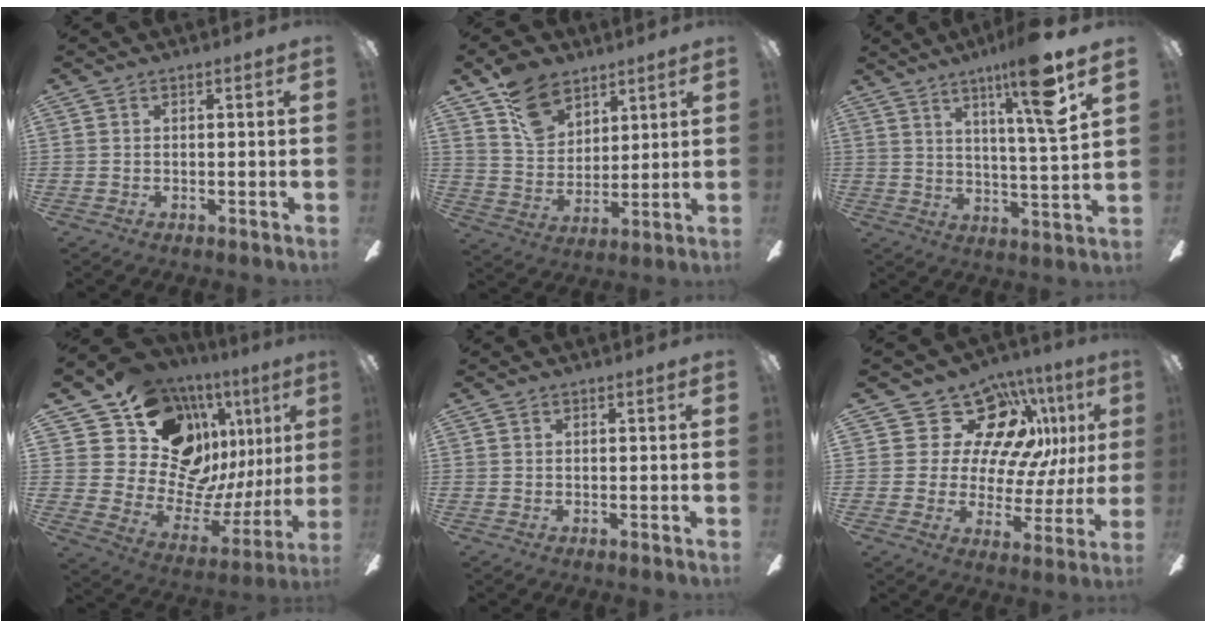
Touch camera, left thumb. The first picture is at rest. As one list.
[{"total": 12.8, "force": [8.4, 8.1, 5.1], "torque": [-0.092, -0.036, 0.163]}, {"total": 14.6, "force": [8.5, 1.2, 11.8], "torque": [-0.194, -0.037, 0.123]}, {"total": 16.9, "force": [10.7, 11.6, 6.1], "torque": [-0.104, -0.102, 0.222]}, {"total": 0.0}, {"total": 18.0, "force": [9.5, 11.6, 10.0], "torque": [-0.178, -0.053, 0.182]}]